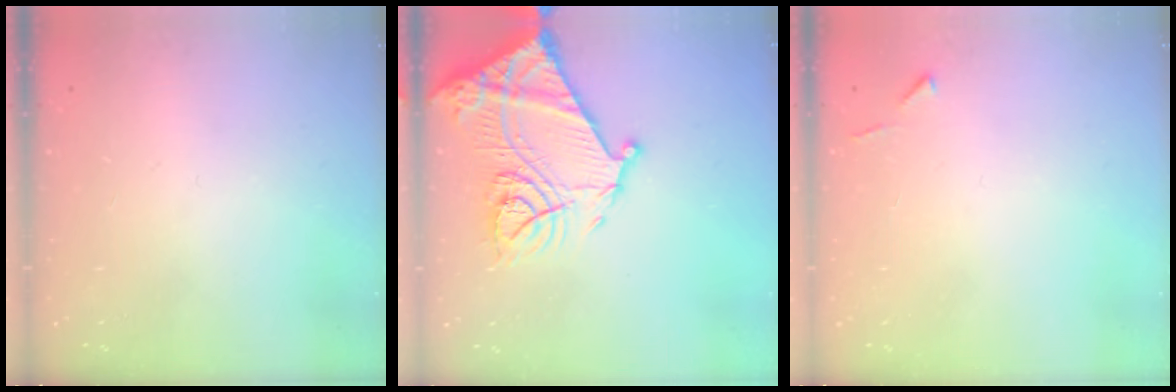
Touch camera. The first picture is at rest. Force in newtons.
{"total": 22.6, "press": 22.5, "slide": 2.0}
{"total": 4.3, "press": 4.3, "slide": 0.6}